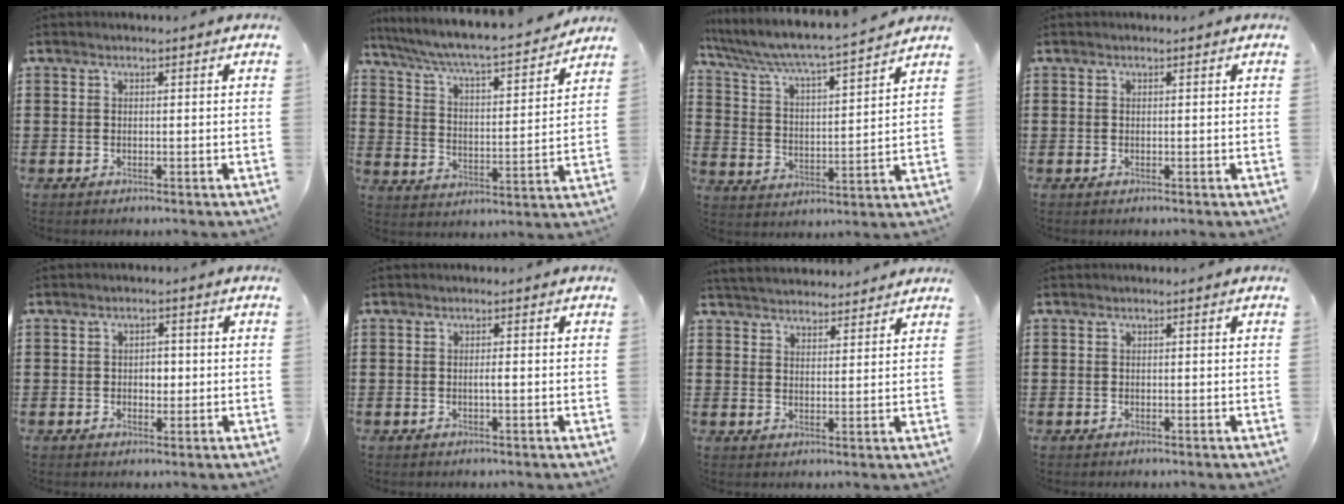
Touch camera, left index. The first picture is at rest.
{"total": 5.6, "force": [5.1, 0.0, 2.3], "torque": [-0.069, -0.042, 0.078]}
{"total": 5.3, "force": [4.9, -0.3, 2.1], "torque": [-0.065, -0.039, 0.073]}
{"total": 0.0}
{"total": 2.2, "force": [-0.1, 1.5, 1.6], "torque": [-0.026, 0.003, -0.008]}
{"total": 1.1, "force": [-0.2, 0.1, 1.0], "torque": [-0.020, -0.002, -0.004]}
{"total": 3.7, "force": [3.6, 0.4, 0.1], "torque": [-0.014, -0.012, 0.068]}
{"total": 0.0}